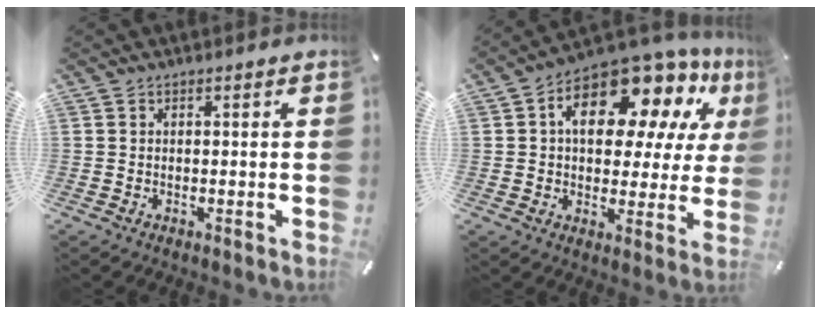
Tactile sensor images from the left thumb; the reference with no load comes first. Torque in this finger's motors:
{"motor_torque": [0.10, 1.54, 1.58, -1.19, 0.45]}